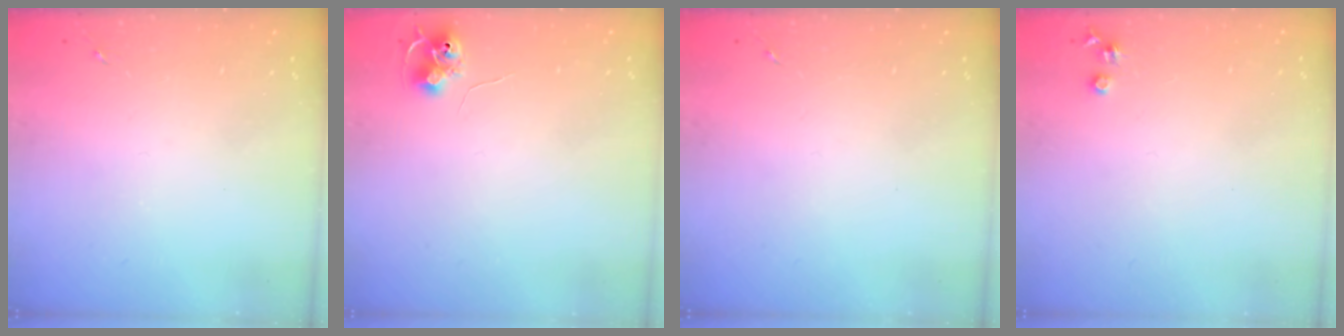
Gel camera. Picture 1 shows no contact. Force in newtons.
{"total": 7.9, "press": 7.8, "slide": 0.9}
{"total": 0.0}
{"total": 3.6, "press": 3.5, "slide": 0.5}